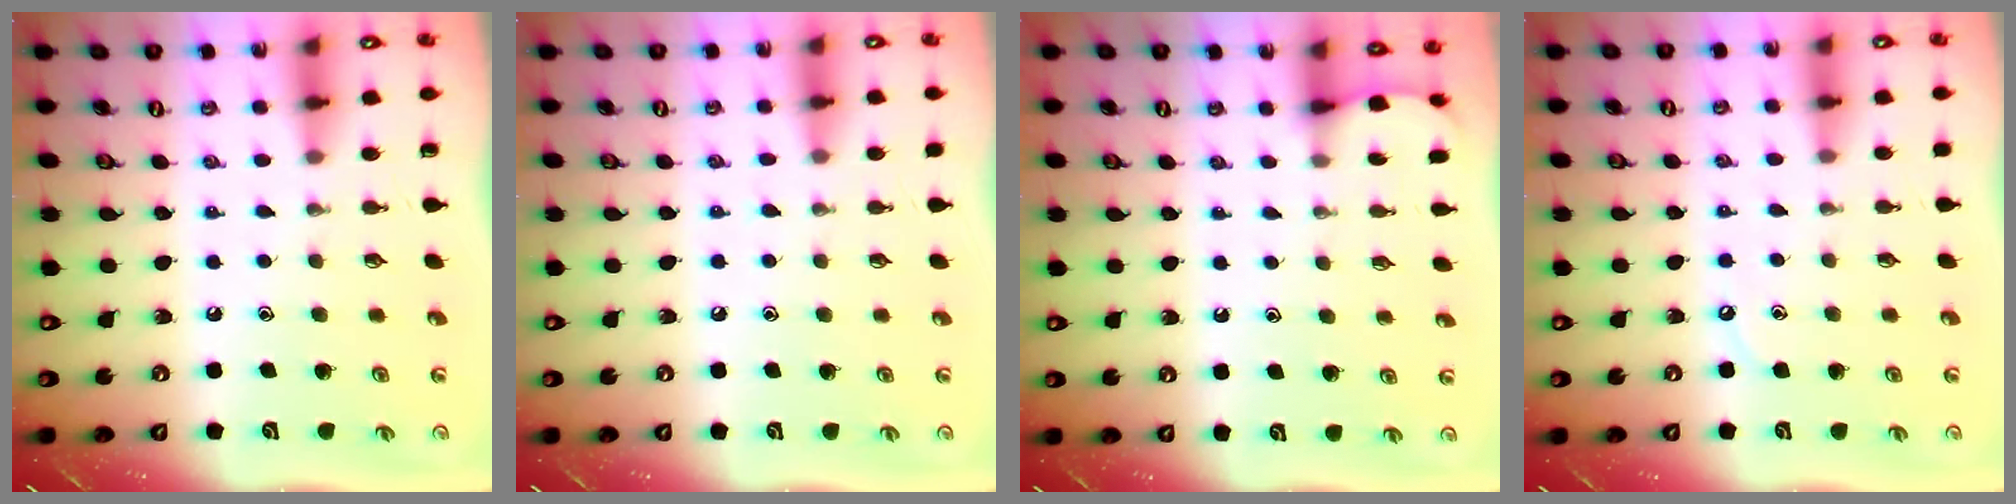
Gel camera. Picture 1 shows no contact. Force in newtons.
{"total": 4.0, "press": 3.9, "slide": 0.5}
{"total": 2.5, "press": 2.5, "slide": 0.3}
{"total": 3.8, "press": 3.8, "slide": 0.5}